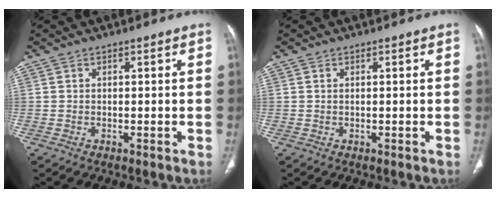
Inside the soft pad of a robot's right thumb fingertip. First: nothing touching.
{"total": 0.0}